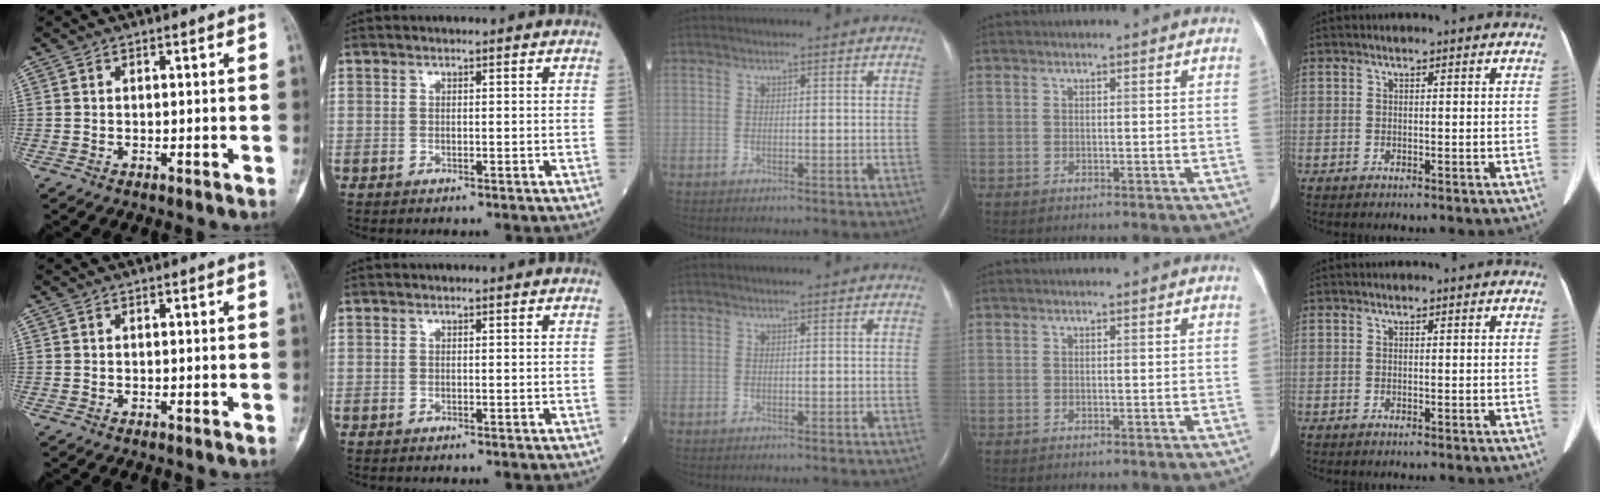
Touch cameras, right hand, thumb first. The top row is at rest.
{}